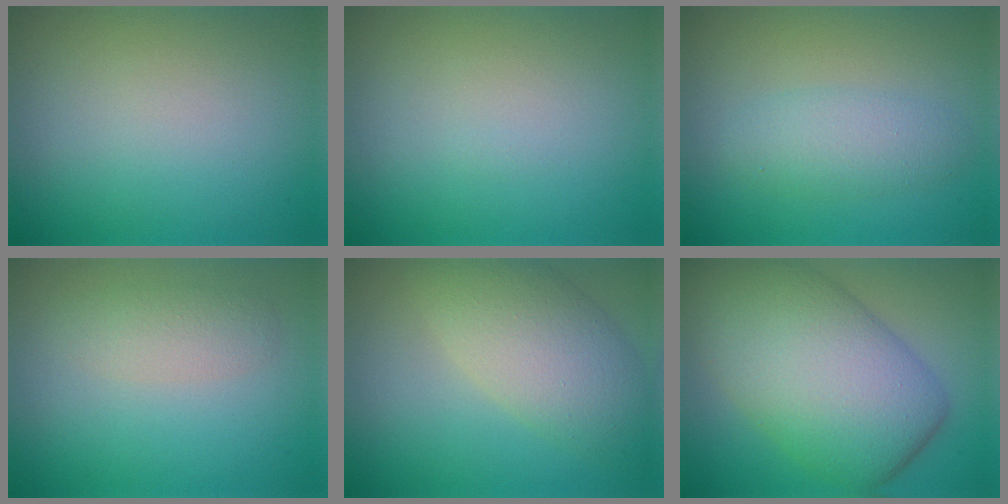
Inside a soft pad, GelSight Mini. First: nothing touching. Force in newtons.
{"total": 0.0}
{"total": 2.9, "press": 2.9, "slide": 0.1}
{"total": 2.1, "press": 2.1, "slide": 0.2}
{"total": 6.5, "press": 6.5, "slide": 0.3}
{"total": 12.5, "press": 12.5, "slide": 0.4}